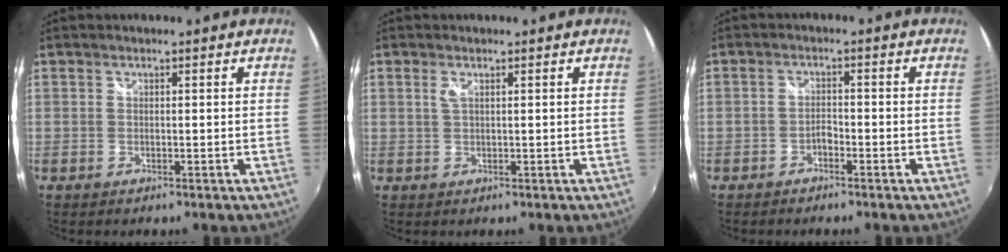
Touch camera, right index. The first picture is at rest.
{"total": 1.1, "force": [0.5, 0.2, 1.0], "torque": [-0.019, 0.000, 0.008]}
{"total": 1.8, "force": [-1.5, 0.7, 0.8], "torque": [-0.015, 0.001, -0.027]}